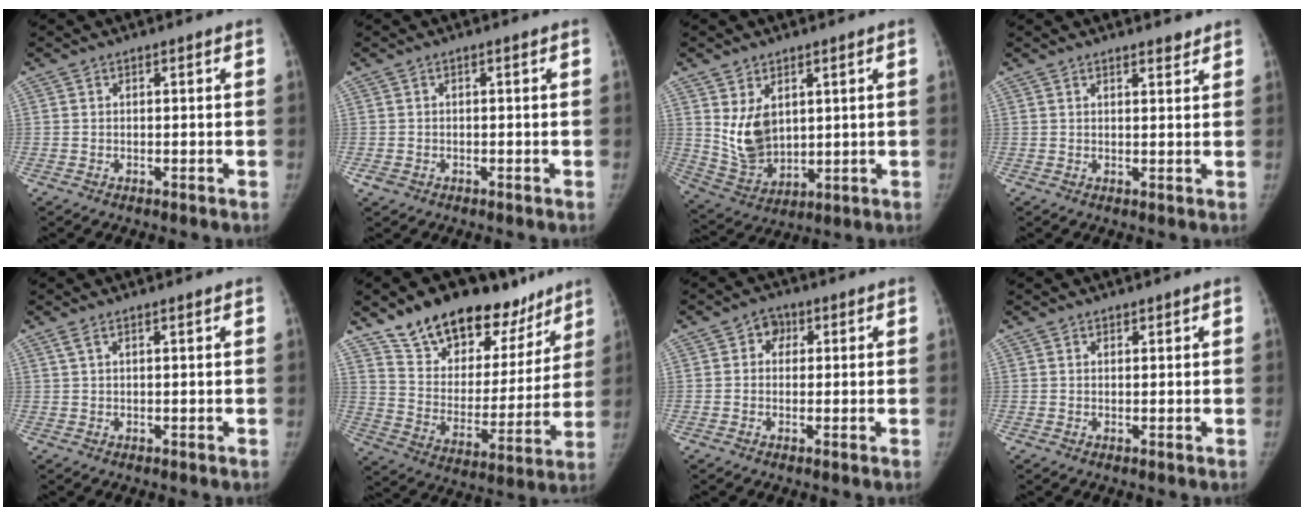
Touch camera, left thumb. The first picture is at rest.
{"total": 1.5, "force": [-0.7, 1.1, 0.7], "torque": [-0.016, 0.004, -0.009]}
{"total": 9.7, "force": [2.8, 6.7, 6.5], "torque": [-0.094, -0.027, 0.078]}
{"total": 1.9, "force": [1.7, 0.5, 0.8], "torque": [-0.005, -0.013, 0.025]}
{"total": 1.7, "force": [1.0, 0.3, 1.3], "torque": [-0.036, 0.010, 0.024]}
{"total": 24.5, "force": [17.9, 12.7, 11.0], "torque": [-0.124, -0.073, 0.288]}
{"total": 3.1, "force": [0.8, 2.6, 1.4], "torque": [0.003, 0.004, 0.003]}
{"total": 0.8, "force": [0.7, 0.4, 0.1], "torque": [0.008, -0.005, 0.008]}